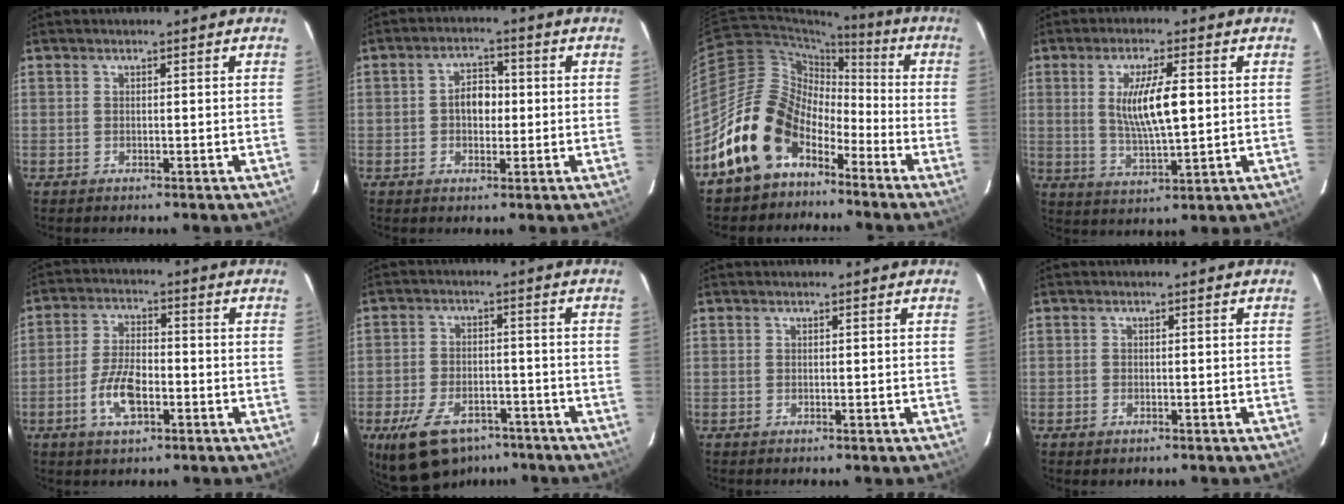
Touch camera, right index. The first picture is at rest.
{"total": 4.8, "force": [-0.1, 3.5, 3.4], "torque": [-0.058, 0.015, -0.002]}
{"total": 14.6, "force": [-8.9, 9.8, 6.1], "torque": [-0.121, 0.030, -0.152]}
{"total": 9.7, "force": [1.4, 2.2, 9.3], "torque": [-0.167, -0.004, 0.031]}
{"total": 8.0, "force": [-3.2, 3.6, 6.4], "torque": [-0.132, 0.002, -0.057]}
{"total": 13.7, "force": [-9.0, 7.3, 7.2], "torque": [-0.163, -0.007, -0.141]}
{"total": 0.0}
{"total": 1.3, "force": [-0.8, 0.9, 0.4], "torque": [-0.009, -0.001, -0.012]}